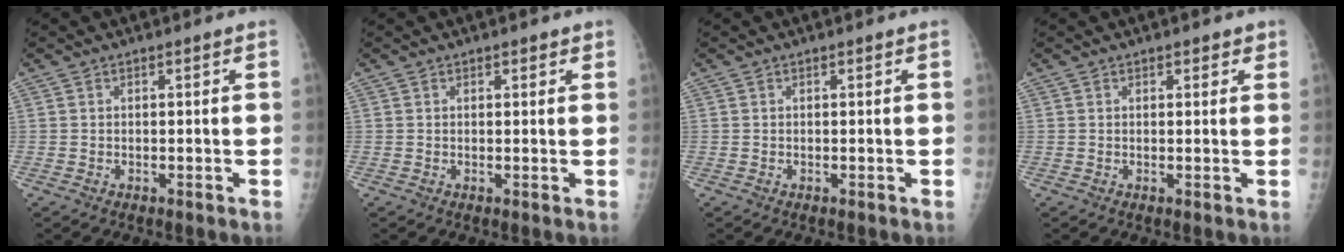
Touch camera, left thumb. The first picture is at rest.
{"total": 1.2, "force": [0.8, 0.6, 0.6], "torque": [0.001, -0.003, 0.007]}
{"total": 0.0}
{"total": 1.4, "force": [1.0, 0.8, 0.7], "torque": [0.002, -0.004, 0.008]}